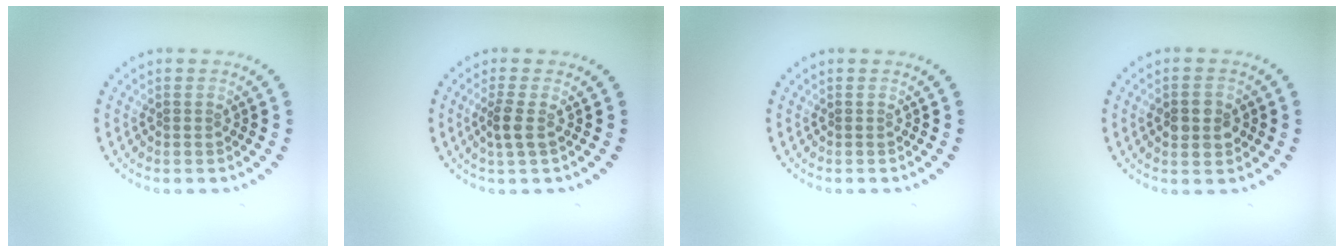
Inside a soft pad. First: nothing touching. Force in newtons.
{"total": 1.7, "press": 1.4, "slide": 0.9}
{"total": 0.0}
{"total": 2.9, "press": 2.9, "slide": 0.1}